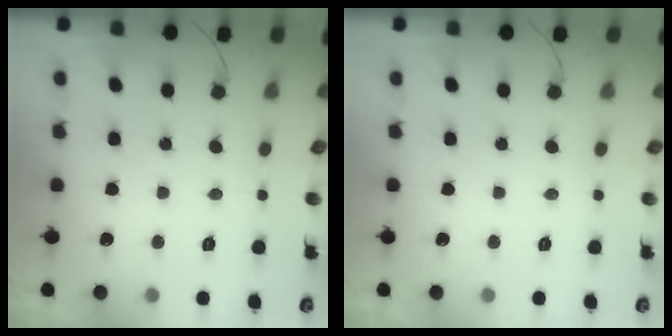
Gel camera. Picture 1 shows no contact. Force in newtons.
{"total": 0.0}